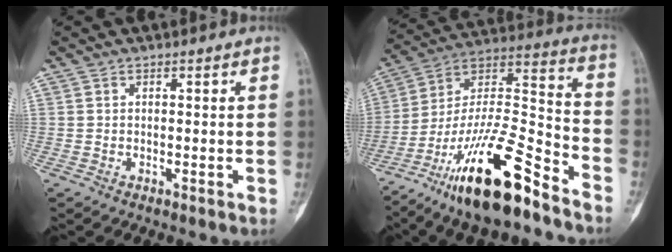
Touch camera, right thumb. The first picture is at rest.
{"total": 23.1, "force": [-15.3, 5.8, 16.2], "torque": [-0.313, 0.078, -0.268]}